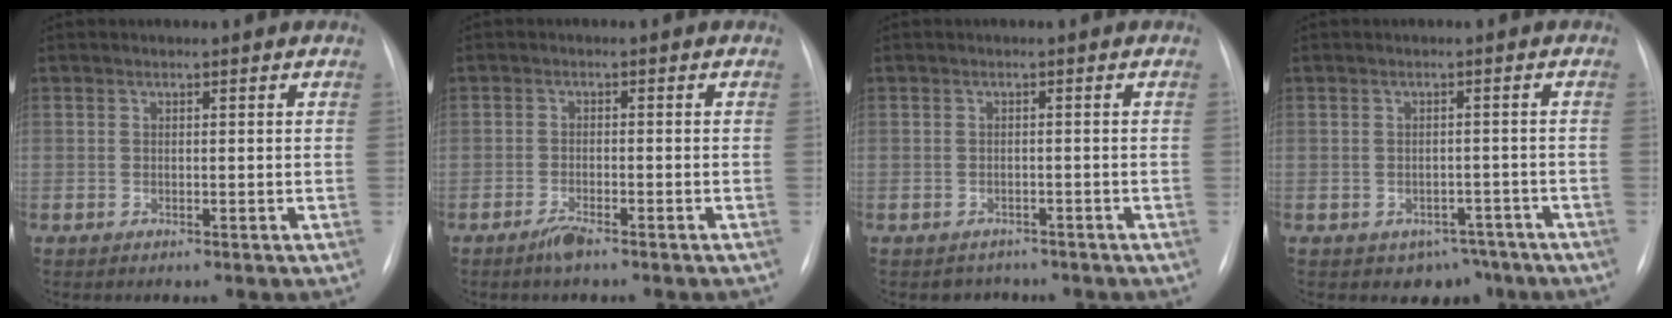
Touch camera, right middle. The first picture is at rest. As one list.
[{"total": 2.5, "force": [-2.1, 0.2, 1.4], "torque": [-0.029, -0.003, -0.036]}, {"total": 2.5, "force": [-2.1, 1.4, -0.4], "torque": [0.000, 0.006, -0.029]}, {"total": 4.6, "force": [-3.3, 3.1, 0.7], "torque": [0.007, 0.014, -0.039]}]